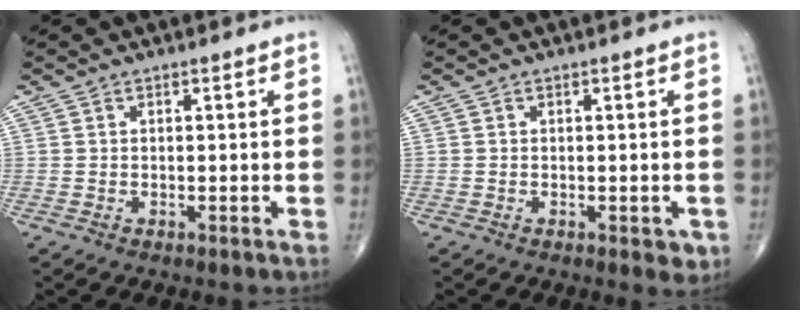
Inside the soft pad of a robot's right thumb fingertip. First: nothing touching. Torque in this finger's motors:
{"motor_torque": [0.84, 0.17, -0.09, -0.06, 0.11]}